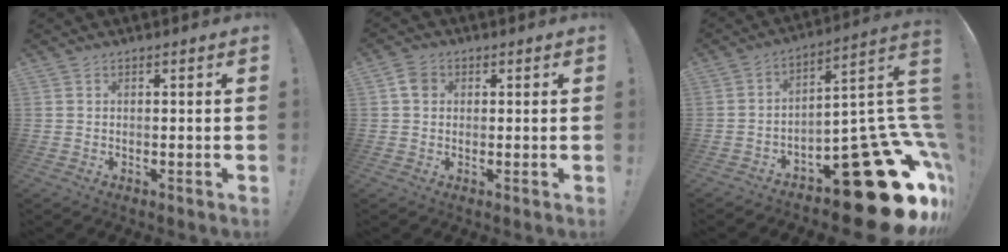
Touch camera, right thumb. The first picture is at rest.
{"total": 4.3, "force": [0.9, 3.5, 2.3], "torque": [-0.033, 0.007, 0.019]}
{"total": 26.1, "force": [-14.1, 9.2, 19.9], "torque": [-0.178, 0.054, -0.214]}